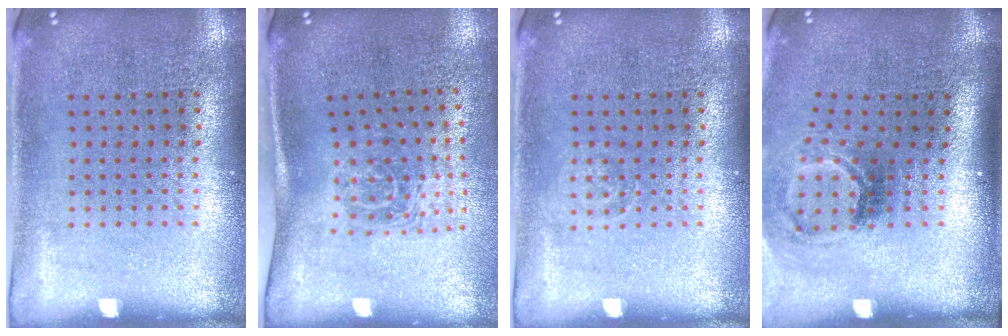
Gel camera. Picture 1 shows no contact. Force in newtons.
{"total": 1.7, "press": 1.2, "slide": 1.2}
{"total": 0.7, "press": 0.7, "slide": 0.2}
{"total": 2.1, "press": 1.3, "slide": 1.6}